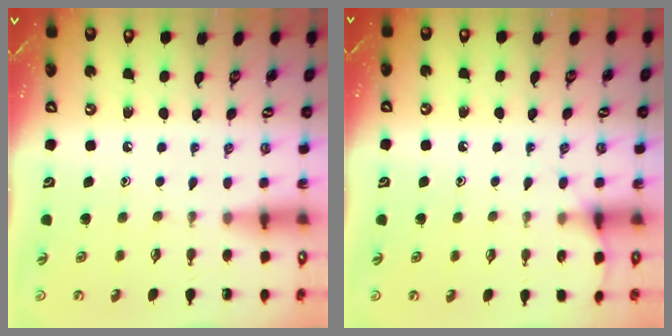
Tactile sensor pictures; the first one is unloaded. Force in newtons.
{"total": 6.6, "press": 6.6, "slide": 0.7}